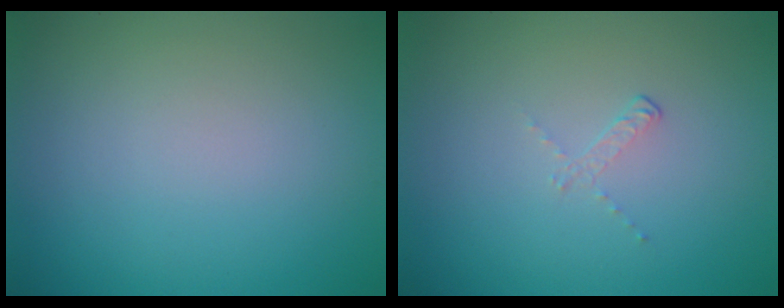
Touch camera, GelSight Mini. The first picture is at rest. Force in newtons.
{"total": 0.8, "press": 0.3, "slide": 0.7}